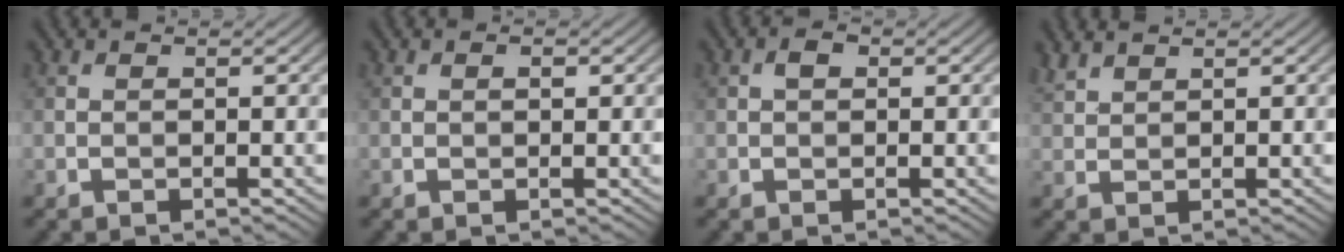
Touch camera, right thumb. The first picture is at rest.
{"total": 0.7, "force": [0.2, 0.3, 0.6], "torque": [-0.007, 0.001, 0.002]}
{"total": 1.4, "force": [0.3, 0.9, 1.0], "torque": [-0.017, 0.003, 0.001]}
{"total": 2.0, "force": [1.8, 0.4, 0.7], "torque": [-0.020, 0.005, 0.045]}